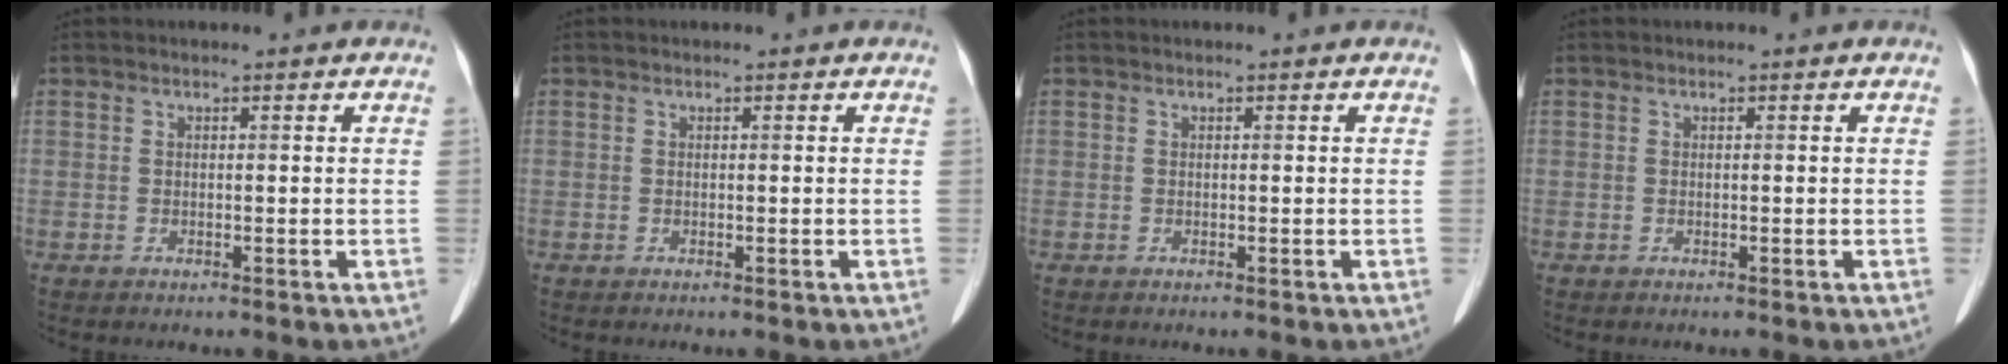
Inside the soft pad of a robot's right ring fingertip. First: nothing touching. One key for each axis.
{"total": 0.0}
{"total": 0.0}
{"total": 0.0}